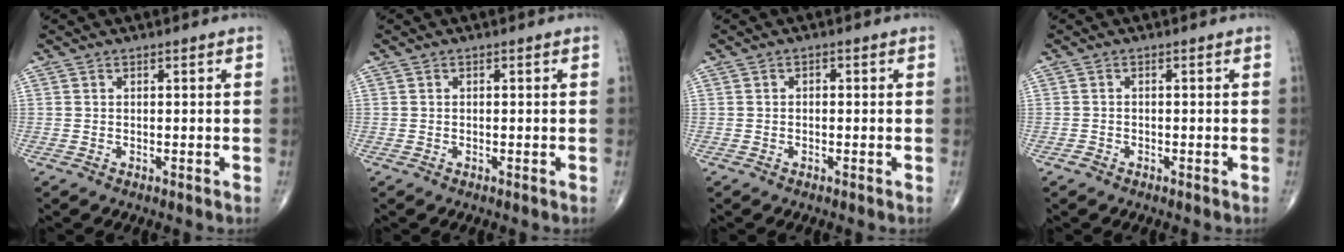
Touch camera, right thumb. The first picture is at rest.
{"total": 0.0}
{"total": 0.8, "force": [-0.1, 0.6, 0.5], "torque": [-0.003, 0.003, -0.006]}
{"total": 0.6, "force": [-0.4, 0.4, 0.2], "torque": [-0.004, 0.004, -0.007]}